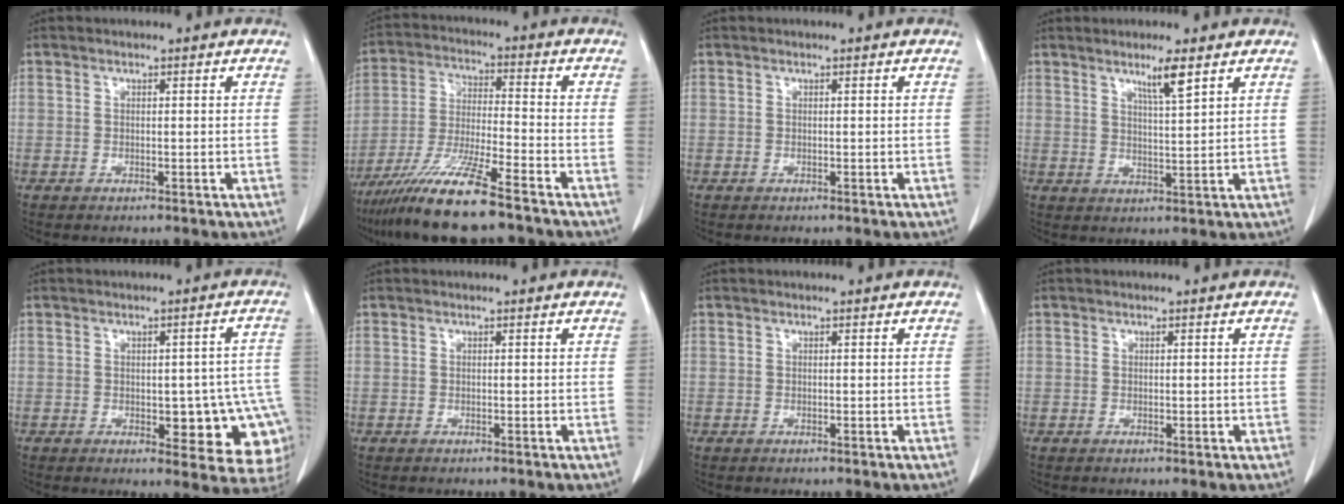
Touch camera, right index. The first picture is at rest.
{"total": 12.8, "force": [-9.4, 0.1, 8.7], "torque": [-0.171, -0.035, -0.173]}
{"total": 0.0}
{"total": 4.3, "force": [2.7, -0.3, 3.2], "torque": [-0.060, -0.007, 0.051]}
{"total": 12.4, "force": [-3.0, 5.3, 10.8], "torque": [-0.074, 0.018, -0.026]}
{"total": 0.0}
{"total": 0.0}
{"total": 0.8, "force": [-0.1, 0.6, 0.5], "torque": [-0.007, 0.000, 0.001]}